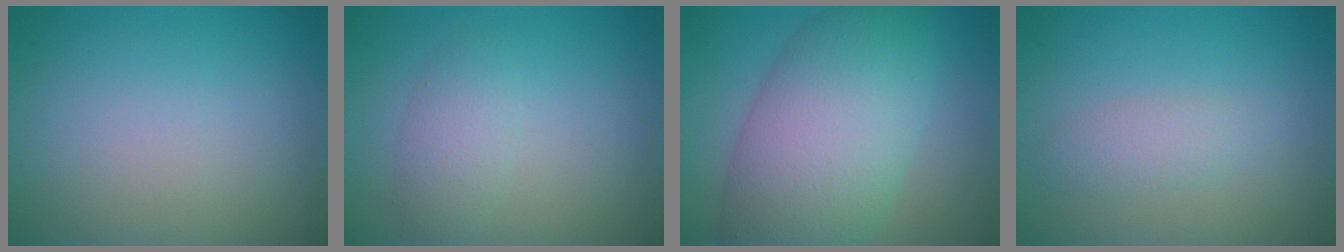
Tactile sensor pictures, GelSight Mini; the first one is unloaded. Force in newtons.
{"total": 2.4, "press": 2.4, "slide": 0.0}
{"total": 10.4, "press": 10.3, "slide": 0.3}
{"total": 1.7, "press": 1.7, "slide": 0.1}